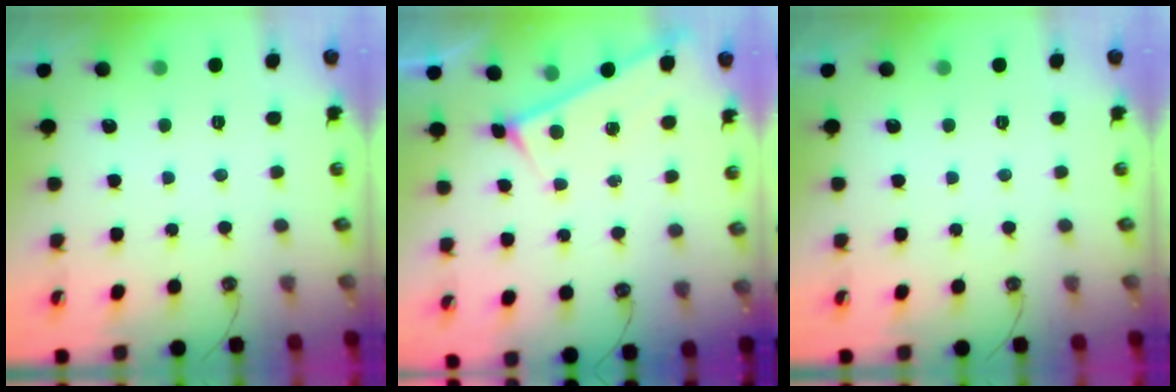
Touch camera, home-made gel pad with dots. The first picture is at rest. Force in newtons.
{"total": 4.5, "press": 4.5, "slide": 0.2}
{"total": 0.0}